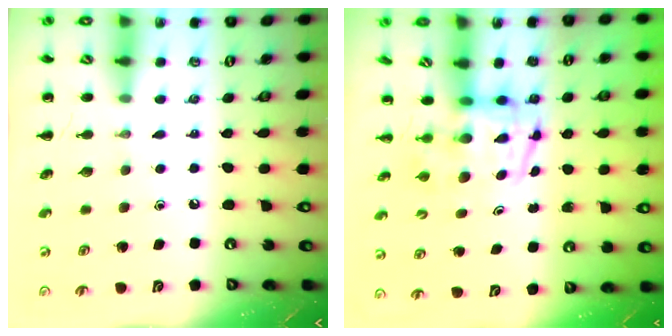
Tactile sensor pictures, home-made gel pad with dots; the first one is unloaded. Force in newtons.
{"total": 3.8, "press": 3.8, "slide": 0.6}